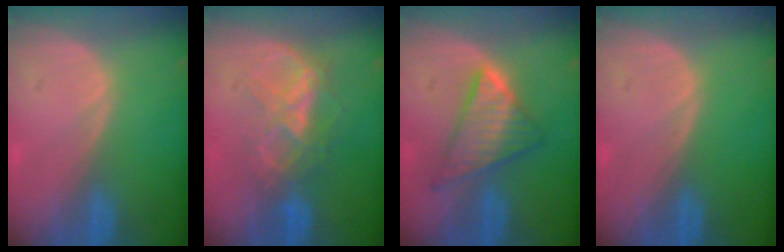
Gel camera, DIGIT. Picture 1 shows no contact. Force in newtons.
{"total": 6.6, "press": 6.4, "slide": 1.5}
{"total": 7.5, "press": 7.5, "slide": 0.4}
{"total": 0.0}